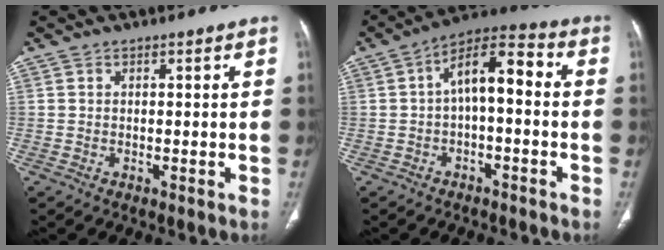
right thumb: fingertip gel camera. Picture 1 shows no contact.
{"total": 9.6, "force": [-0.2, 4.4, 8.5], "torque": [-0.126, 0.046, -0.013]}